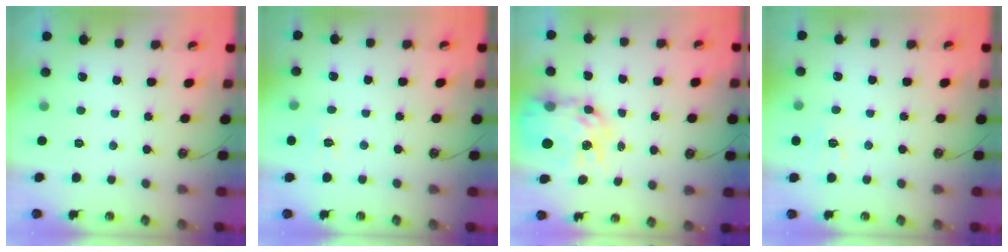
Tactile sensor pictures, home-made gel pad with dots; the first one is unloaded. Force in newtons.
{"total": 5.3, "press": 5.3, "slide": 0.7}
{"total": 14.1, "press": 14.1, "slide": 1.2}
{"total": 7.4, "press": 7.4, "slide": 0.5}